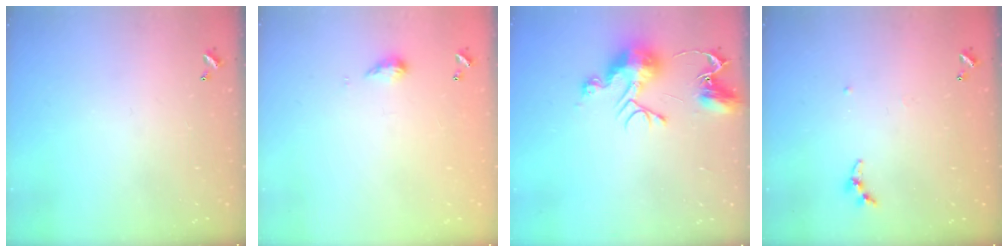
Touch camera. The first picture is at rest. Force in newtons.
{"total": 4.7, "press": 4.6, "slide": 0.4}
{"total": 10.8, "press": 10.7, "slide": 1.1}
{"total": 4.5, "press": 4.5, "slide": 0.5}